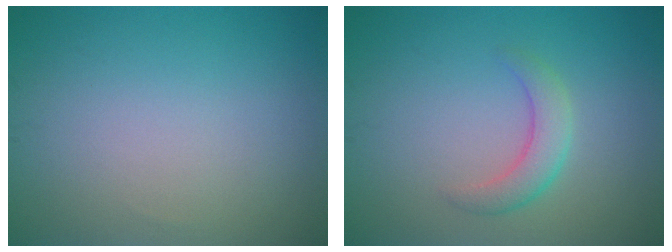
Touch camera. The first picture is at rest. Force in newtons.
{"total": 2.6, "press": 2.6, "slide": 0.3}